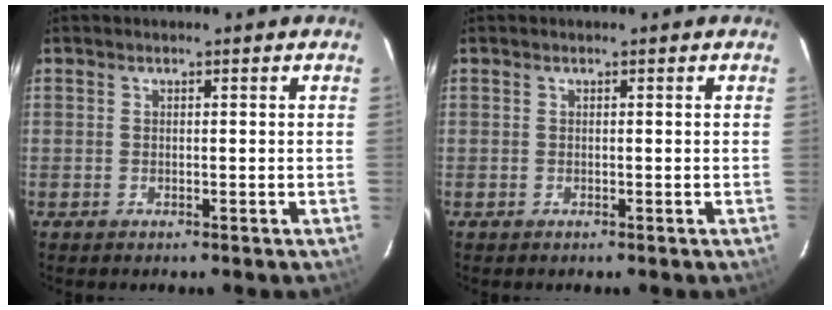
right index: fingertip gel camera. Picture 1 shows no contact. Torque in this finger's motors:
{"motor_torque": [-0.13, 0.05, 0.03, 0.00]}